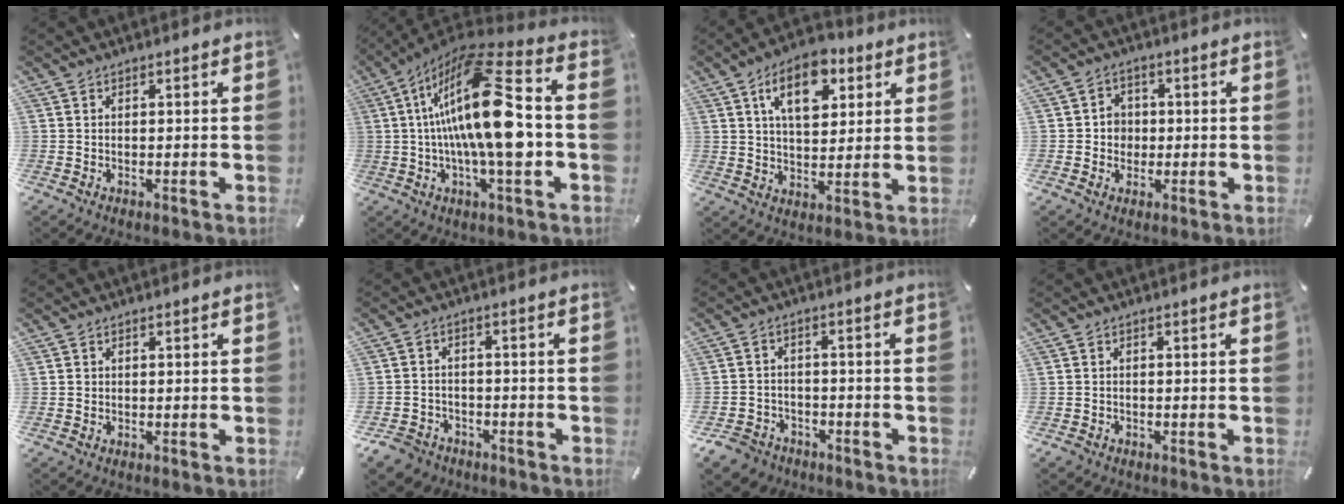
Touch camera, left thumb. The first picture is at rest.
{"total": 21.6, "force": [0.6, 6.2, 20.7], "torque": [-0.392, -0.011, -0.003]}
{"total": 12.5, "force": [6.0, 7.4, 8.1], "torque": [-0.120, -0.010, 0.103]}
{"total": 4.4, "force": [-0.5, 4.3, 0.8], "torque": [-0.017, 0.011, -0.011]}
{"total": 0.6, "force": [0.0, 0.6, 0.1], "torque": [-0.002, 0.005, -0.003]}
{"total": 5.3, "force": [-3.6, 3.7, 0.9], "torque": [-0.029, 0.016, -0.073]}
{"total": 5.7, "force": [-3.8, 4.1, 1.0], "torque": [-0.035, 0.020, -0.078]}
{"total": 1.1, "force": [-0.6, 0.9, 0.0], "torque": [0.000, 0.004, -0.015]}